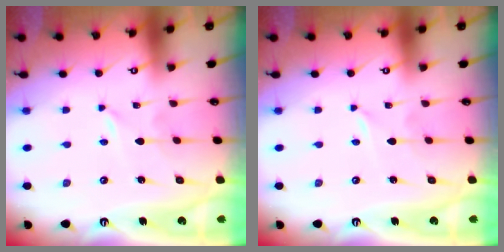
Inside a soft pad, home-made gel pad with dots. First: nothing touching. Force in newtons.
{"total": 0.0}